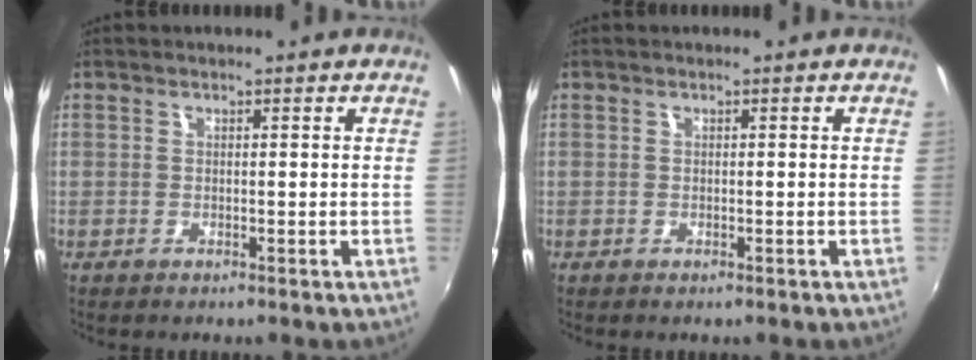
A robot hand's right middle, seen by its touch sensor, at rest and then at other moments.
{"total": 0.0}